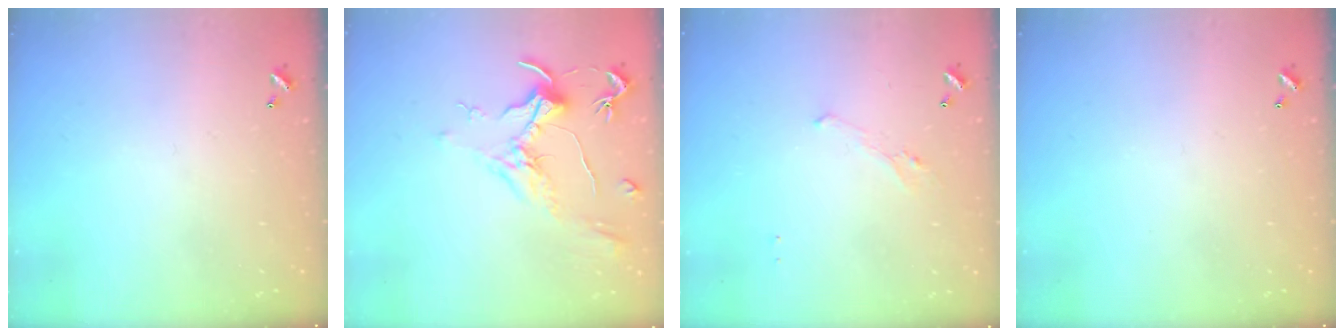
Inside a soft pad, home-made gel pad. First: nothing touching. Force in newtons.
{"total": 1.9, "press": 1.7, "slide": 0.9}
{"total": 0.8, "press": 0.4, "slide": 0.7}
{"total": 0.0}